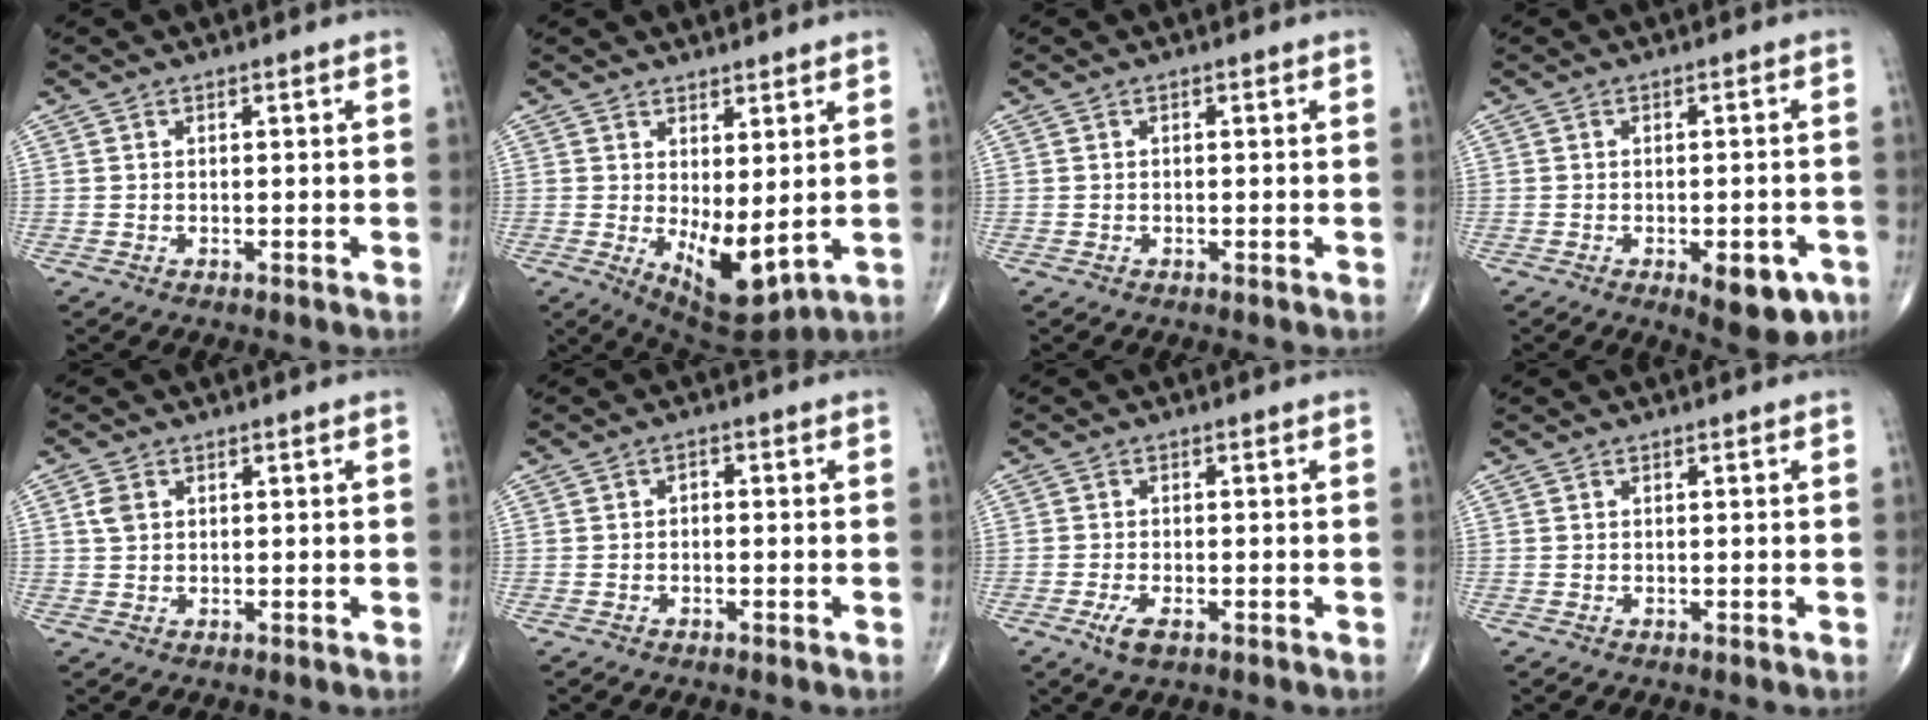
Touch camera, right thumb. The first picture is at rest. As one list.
[{"total": 9.2, "force": [-0.3, 4.0, 8.3], "torque": [-0.116, -0.021, 0.015]}, {"total": 0.0}, {"total": 8.3, "force": [-3.7, 3.6, 6.5], "torque": [-0.060, 0.010, -0.038]}, {"total": 2.6, "force": [0.8, 1.9, 1.6], "torque": [-0.029, 0.003, 0.016]}, {"total": 1.1, "force": [-0.3, 0.8, 0.7], "torque": [-0.002, 0.007, -0.010]}, {"total": 3.4, "force": [-1.7, 1.4, 2.6], "torque": [-0.053, -0.002, -0.030]}, {"total": 0.0}]